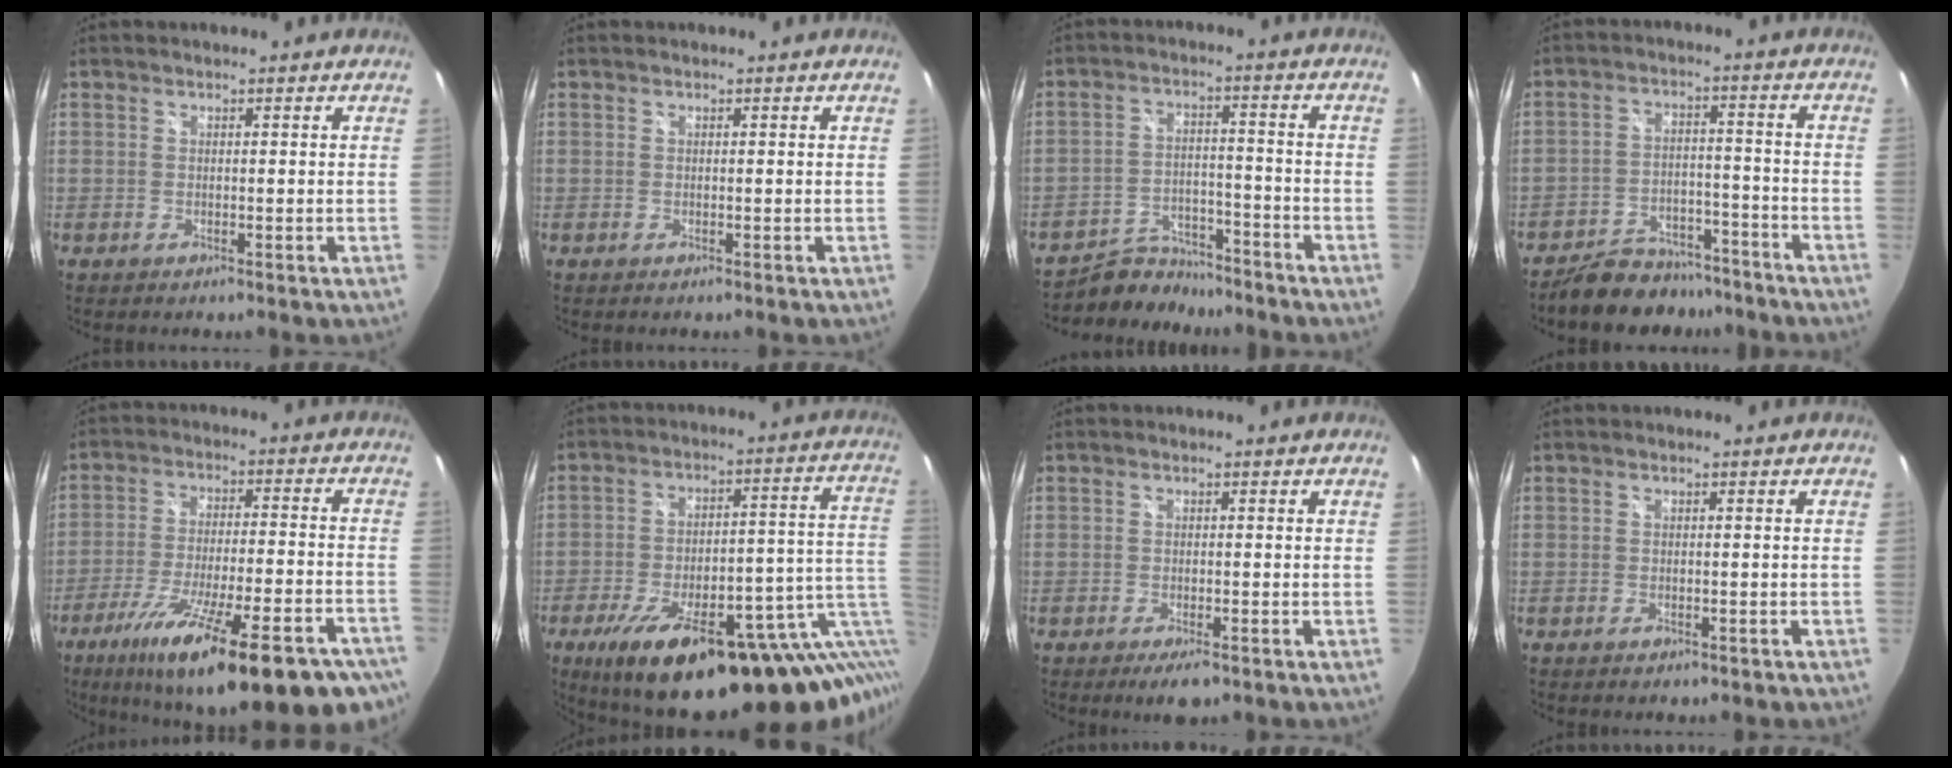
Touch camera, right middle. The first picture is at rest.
{"total": 0.0}
{"total": 8.8, "force": [-8.1, 3.0, 1.4], "torque": [-0.043, 0.010, -0.127]}
{"total": 12.5, "force": [-10.8, 4.9, 3.9], "torque": [-0.089, 0.013, -0.149]}
{"total": 28.4, "force": [-19.5, 6.1, 19.8], "torque": [-0.314, -0.063, -0.274]}
{"total": 29.1, "force": [-14.5, 9.3, 23.5], "torque": [-0.322, -0.013, -0.188]}
{"total": 3.5, "force": [-2.3, 1.1, 2.4], "torque": [-0.047, -0.013, -0.036]}
{"total": 1.4, "force": [-0.9, 0.7, 0.7], "torque": [-0.011, -0.003, -0.011]}